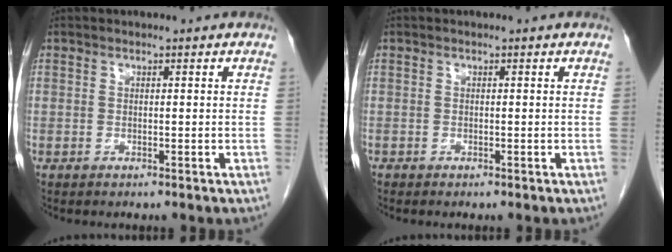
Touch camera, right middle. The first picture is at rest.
{"total": 0.0}